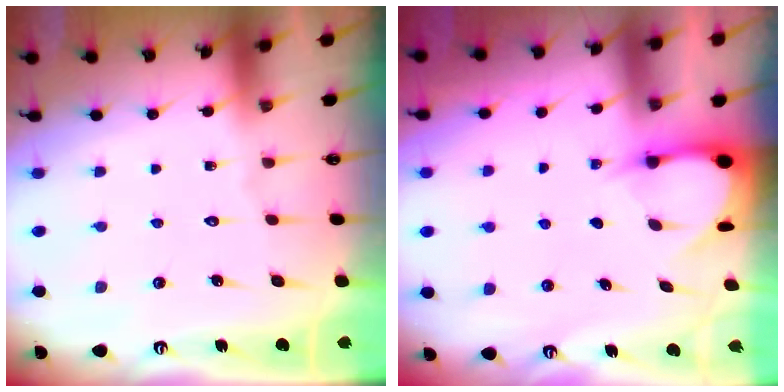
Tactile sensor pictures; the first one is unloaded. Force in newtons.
{"total": 3.3, "press": 3.3, "slide": 0.4}